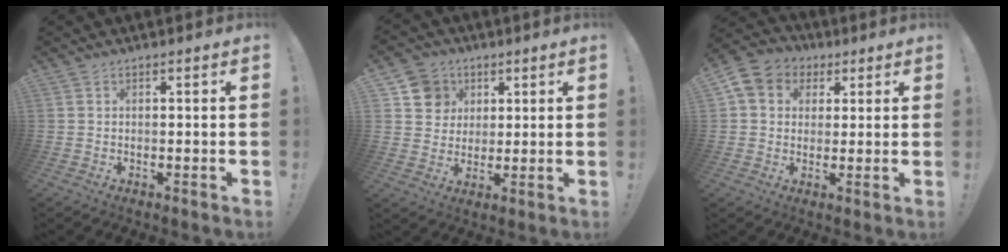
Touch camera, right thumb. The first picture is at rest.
{"total": 9.7, "force": [3.1, 9.0, 2.0], "torque": [-0.020, -0.014, 0.065]}
{"total": 8.0, "force": [1.8, 7.2, 3.0], "torque": [-0.054, 0.002, 0.040]}